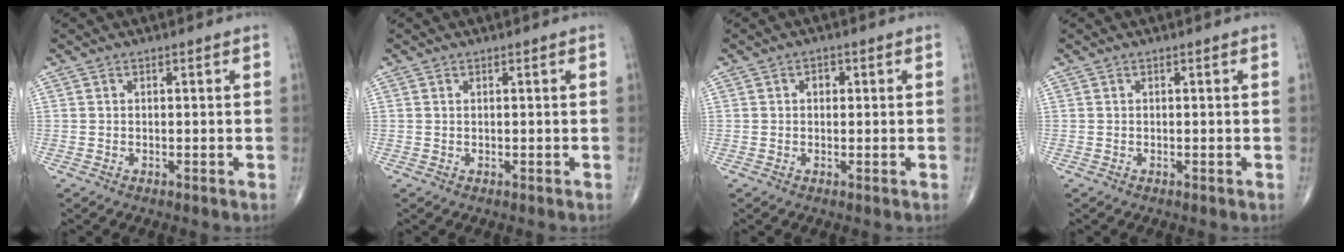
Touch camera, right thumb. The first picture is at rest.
{"total": 0.0}
{"total": 1.6, "force": [0.3, 1.2, 0.9], "torque": [-0.004, 0.004, 0.001]}
{"total": 0.0}